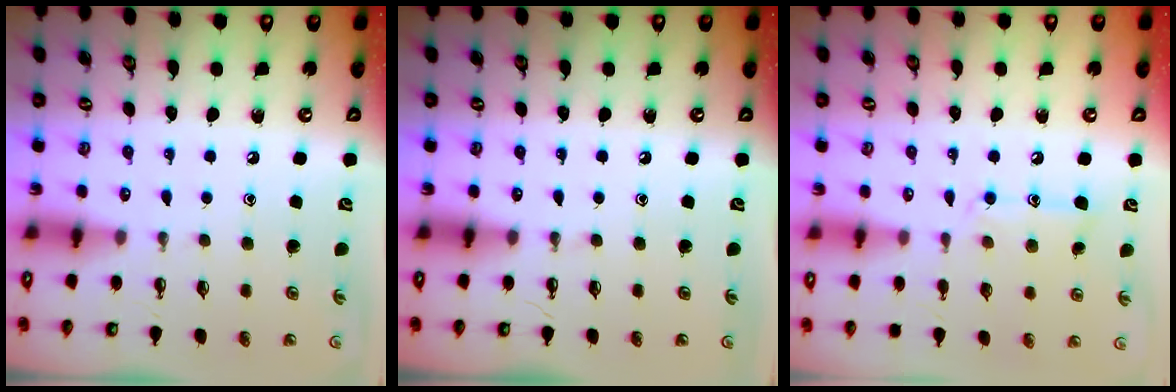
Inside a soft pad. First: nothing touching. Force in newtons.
{"total": 0.0}
{"total": 10.3, "press": 10.3, "slide": 0.9}